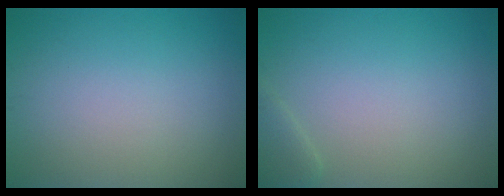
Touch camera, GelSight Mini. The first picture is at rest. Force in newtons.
{"total": 1.3, "press": 1.3, "slide": 0.0}